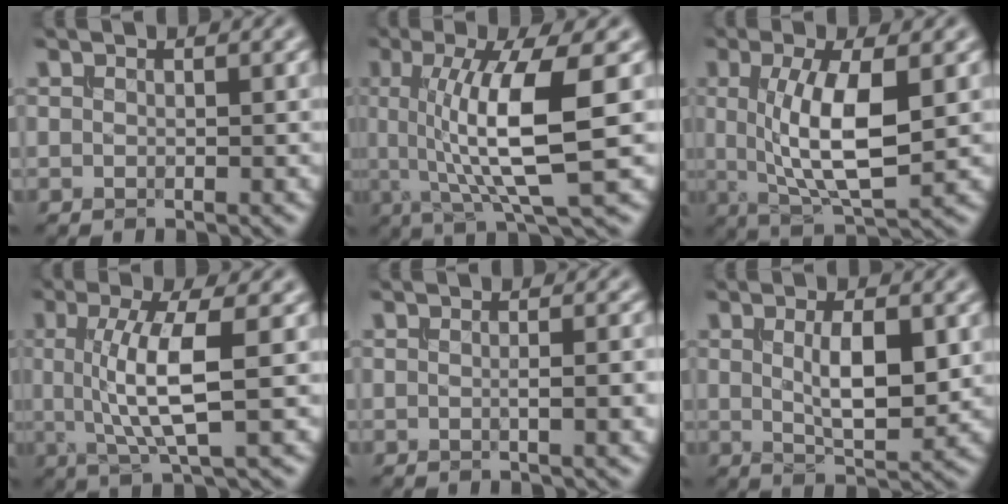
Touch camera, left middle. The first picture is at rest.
{"total": 8.6, "force": [0.6, 1.8, 8.3], "torque": [-0.132, -0.005, 0.013]}
{"total": 7.3, "force": [0.4, 2.2, 6.9], "torque": [-0.134, -0.011, 0.012]}
{"total": 6.0, "force": [0.2, 1.2, 5.8], "torque": [-0.117, -0.001, 0.006]}
{"total": 2.1, "force": [-0.4, 0.3, 2.0], "torque": [-0.034, -0.002, -0.006]}
{"total": 4.7, "force": [0.4, 1.5, 4.5], "torque": [-0.086, -0.001, 0.014]}